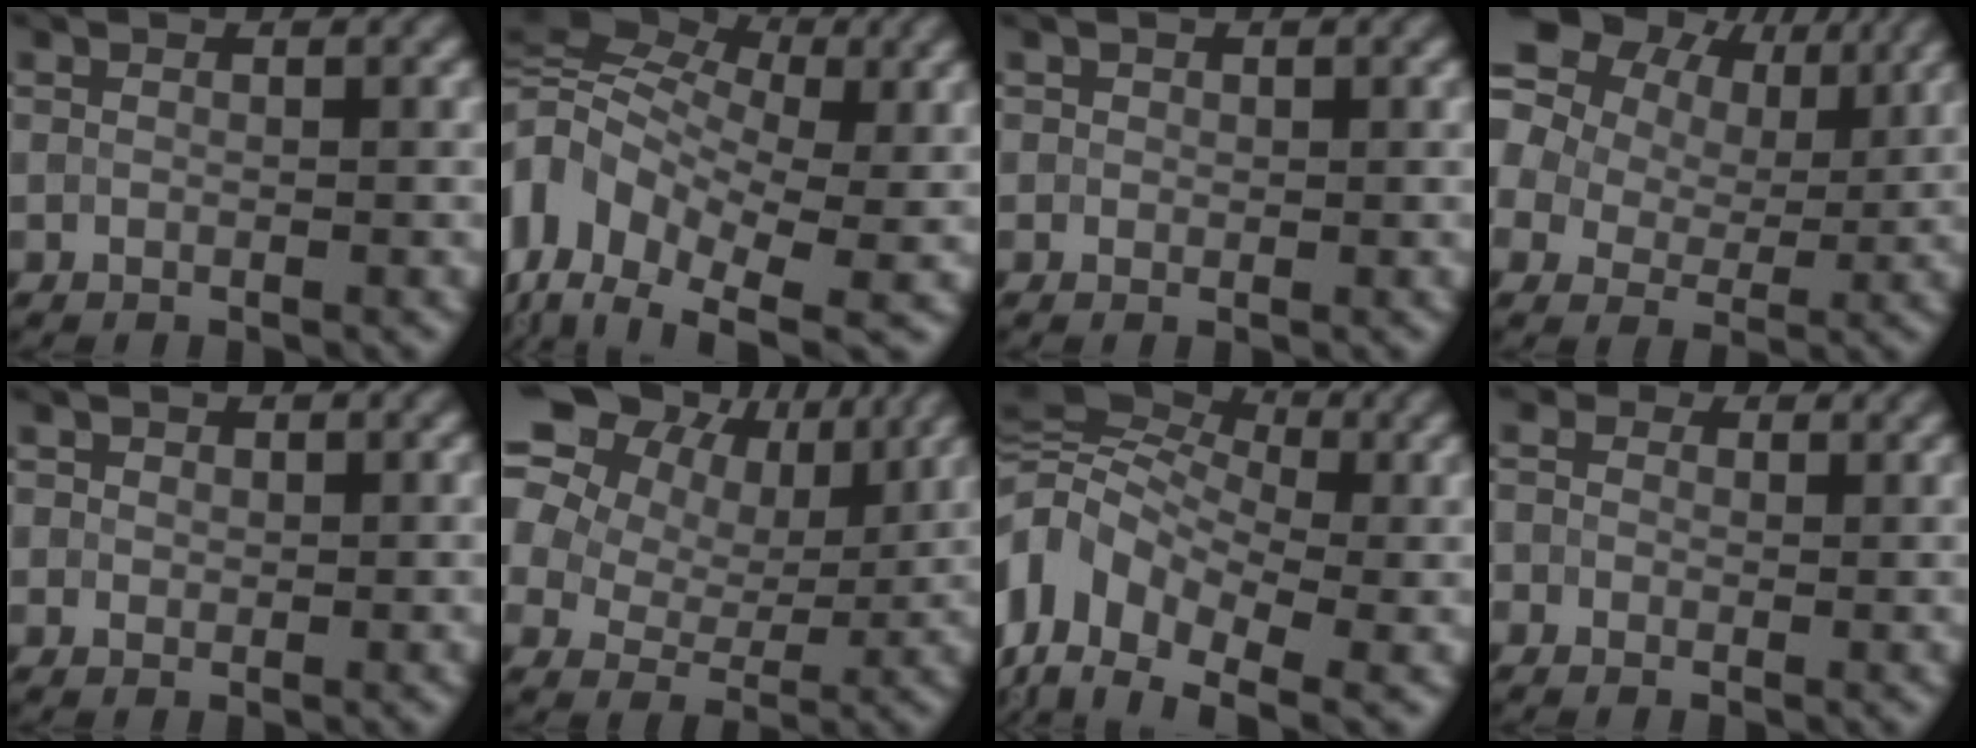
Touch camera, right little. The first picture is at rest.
{"total": 13.5, "force": [-2.5, 8.9, 9.9], "torque": [-0.210, 0.020, -0.023]}
{"total": 0.7, "force": [0.2, 0.7, 0.1], "torque": [0.006, -0.002, 0.002]}
{"total": 17.0, "force": [8.3, 11.7, 9.1], "torque": [-0.220, 0.047, 0.137]}
{"total": 1.0, "force": [0.4, 0.9, 0.2], "torque": [0.001, -0.002, 0.008]}
{"total": 21.4, "force": [10.5, 14.7, 11.6], "torque": [-0.236, 0.053, 0.162]}
{"total": 11.5, "force": [-3.5, 7.9, 7.6], "torque": [-0.166, 0.017, -0.063]}
{"total": 3.8, "force": [1.5, 3.1, 1.6], "torque": [-0.019, 0.014, -0.015]}